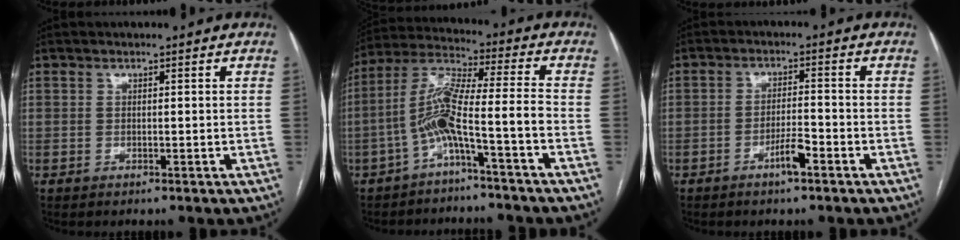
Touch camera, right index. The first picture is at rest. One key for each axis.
{"total": 9.0, "fx": -3.9, "fy": -0.4, "fz": 8.1, "tx": -0.164, "ty": 0.030, "tz": -0.075}
{"total": 3.8, "fx": -2.2, "fy": 0.5, "fz": 3.0, "tx": -0.054, "ty": 0.003, "tz": -0.038}